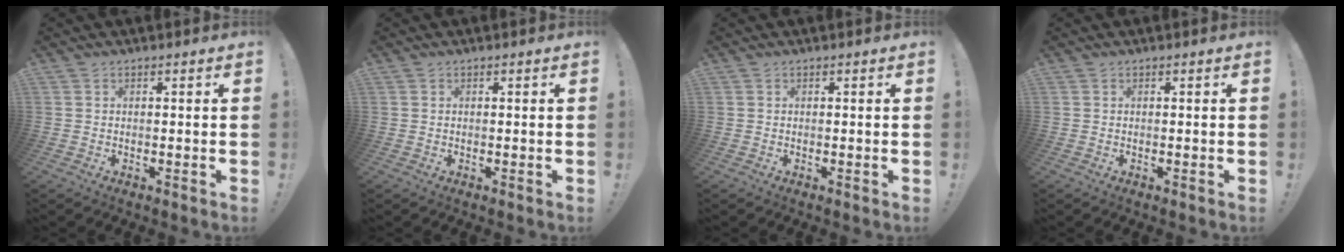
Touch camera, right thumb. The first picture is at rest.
{"total": 0.0}
{"total": 0.0}
{"total": 0.0}